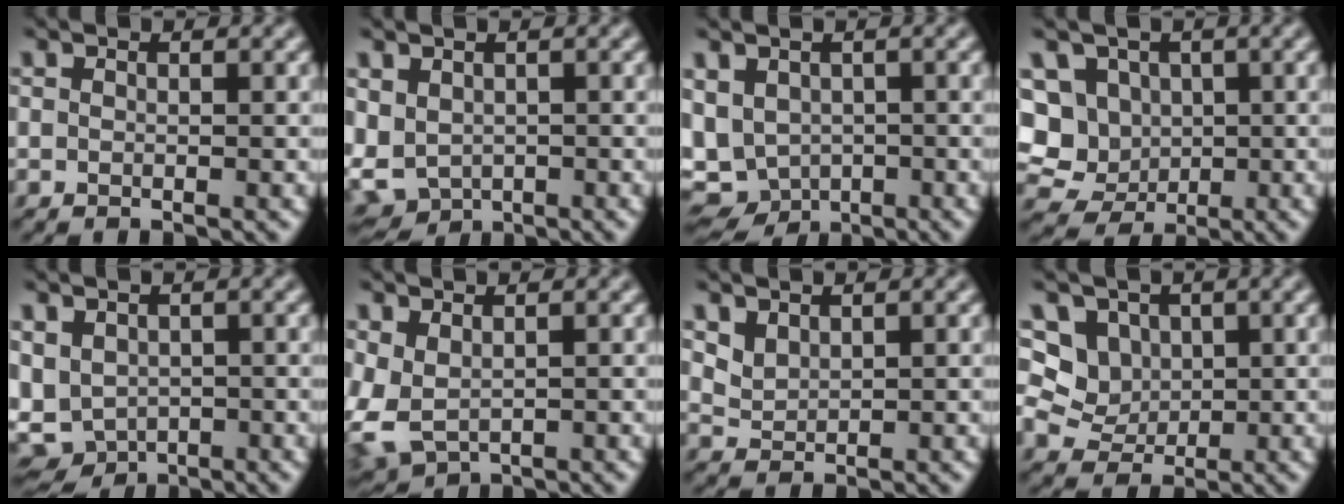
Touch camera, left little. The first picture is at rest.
{"total": 4.7, "force": [-0.3, 3.7, 2.9], "torque": [-0.076, -0.010, -0.001]}
{"total": 6.0, "force": [-1.1, 4.8, 3.4], "torque": [-0.067, -0.009, -0.005]}
{"total": 10.7, "force": [0.6, 9.8, 4.3], "torque": [-0.091, 0.018, -0.013]}
{"total": 5.4, "force": [-0.7, 4.3, 3.2], "torque": [-0.078, -0.010, -0.004]}
{"total": 4.2, "force": [-0.2, 2.8, 3.1], "torque": [-0.088, -0.008, 0.001]}
{"total": 1.6, "force": [1.1, 1.0, 0.7], "torque": [-0.023, -0.003, 0.026]}
{"total": 5.2, "force": [1.4, 4.5, 2.2], "torque": [-0.035, 0.005, 0.014]}